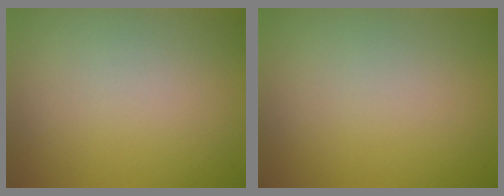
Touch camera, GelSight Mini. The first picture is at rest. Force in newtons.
{"total": 0.0}